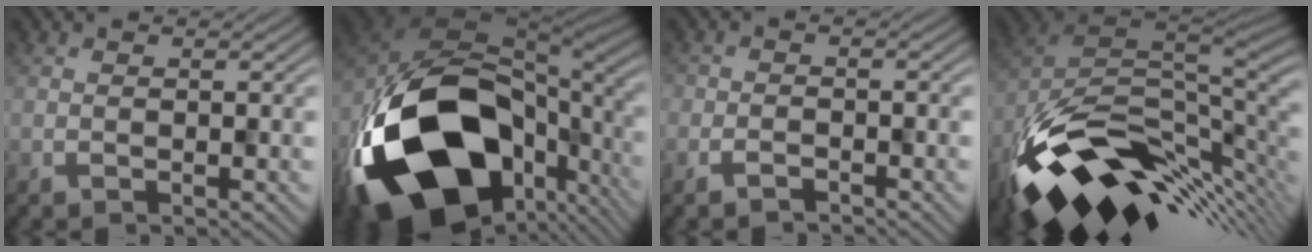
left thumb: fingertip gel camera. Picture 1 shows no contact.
{"total": 20.9, "force": [-7.0, 13.5, 14.4], "torque": [-0.306, -0.068, -0.084]}
{"total": 1.6, "force": [-1.3, 0.8, 0.3], "torque": [-0.003, 0.001, -0.026]}
{"total": 16.1, "force": [-5.1, 8.6, 12.6], "torque": [-0.258, -0.035, -0.087]}